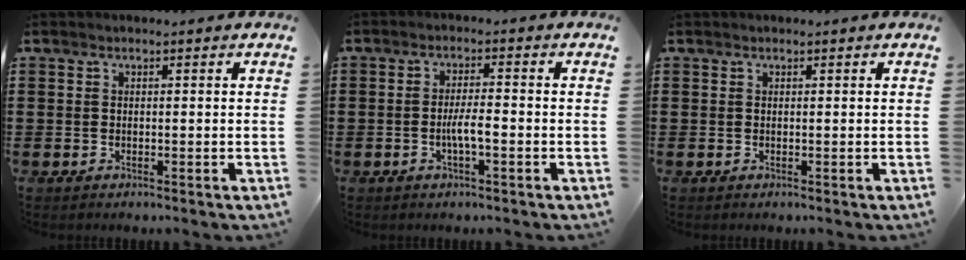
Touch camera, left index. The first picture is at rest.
{"total": 3.4, "force": [-1.1, 0.7, 3.2], "torque": [-0.070, -0.003, -0.026]}
{"total": 0.0}